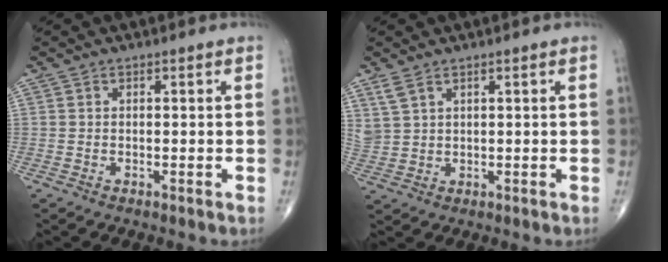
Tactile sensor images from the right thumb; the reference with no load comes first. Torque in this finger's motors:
{"motor_torque": [-0.01, 0.12, 0.75, 0.74, 0.09]}